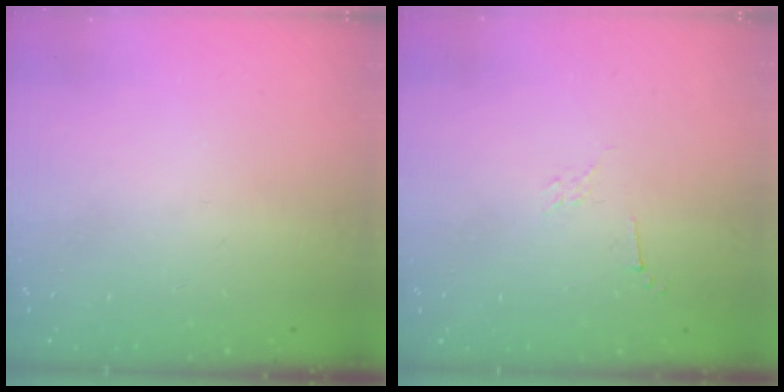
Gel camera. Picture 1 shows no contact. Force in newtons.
{"total": 3.3, "press": 3.2, "slide": 0.8}